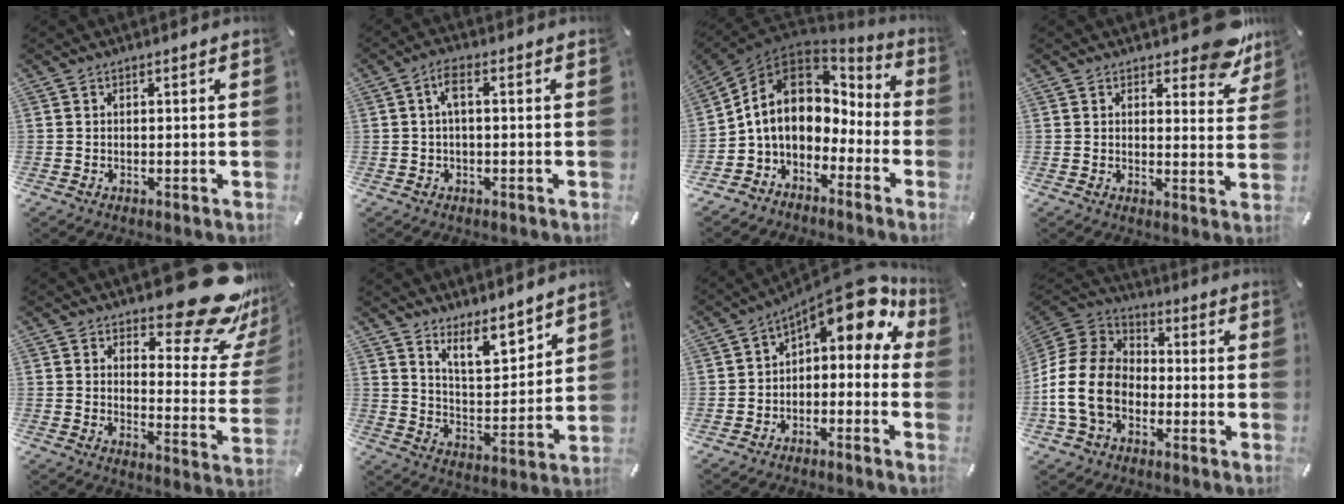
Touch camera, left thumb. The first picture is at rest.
{"total": 3.7, "force": [0.4, 1.4, 3.4], "torque": [-0.068, 0.010, 0.006]}
{"total": 11.8, "force": [0.2, 9.5, 7.1], "torque": [-0.155, 0.002, 0.000]}
{"total": 9.3, "force": [7.1, 4.1, 4.4], "torque": [-0.043, -0.049, 0.123]}
{"total": 20.1, "force": [14.9, 7.2, 11.4], "torque": [-0.125, -0.119, 0.249]}
{"total": 9.7, "force": [8.6, 3.3, 3.1], "torque": [-0.046, -0.066, 0.155]}
{"total": 11.1, "force": [6.0, 5.3, 7.8], "torque": [-0.114, -0.049, 0.103]}
{"total": 15.3, "force": [-4.6, 11.8, 8.7], "torque": [-0.205, 0.036, -0.087]}